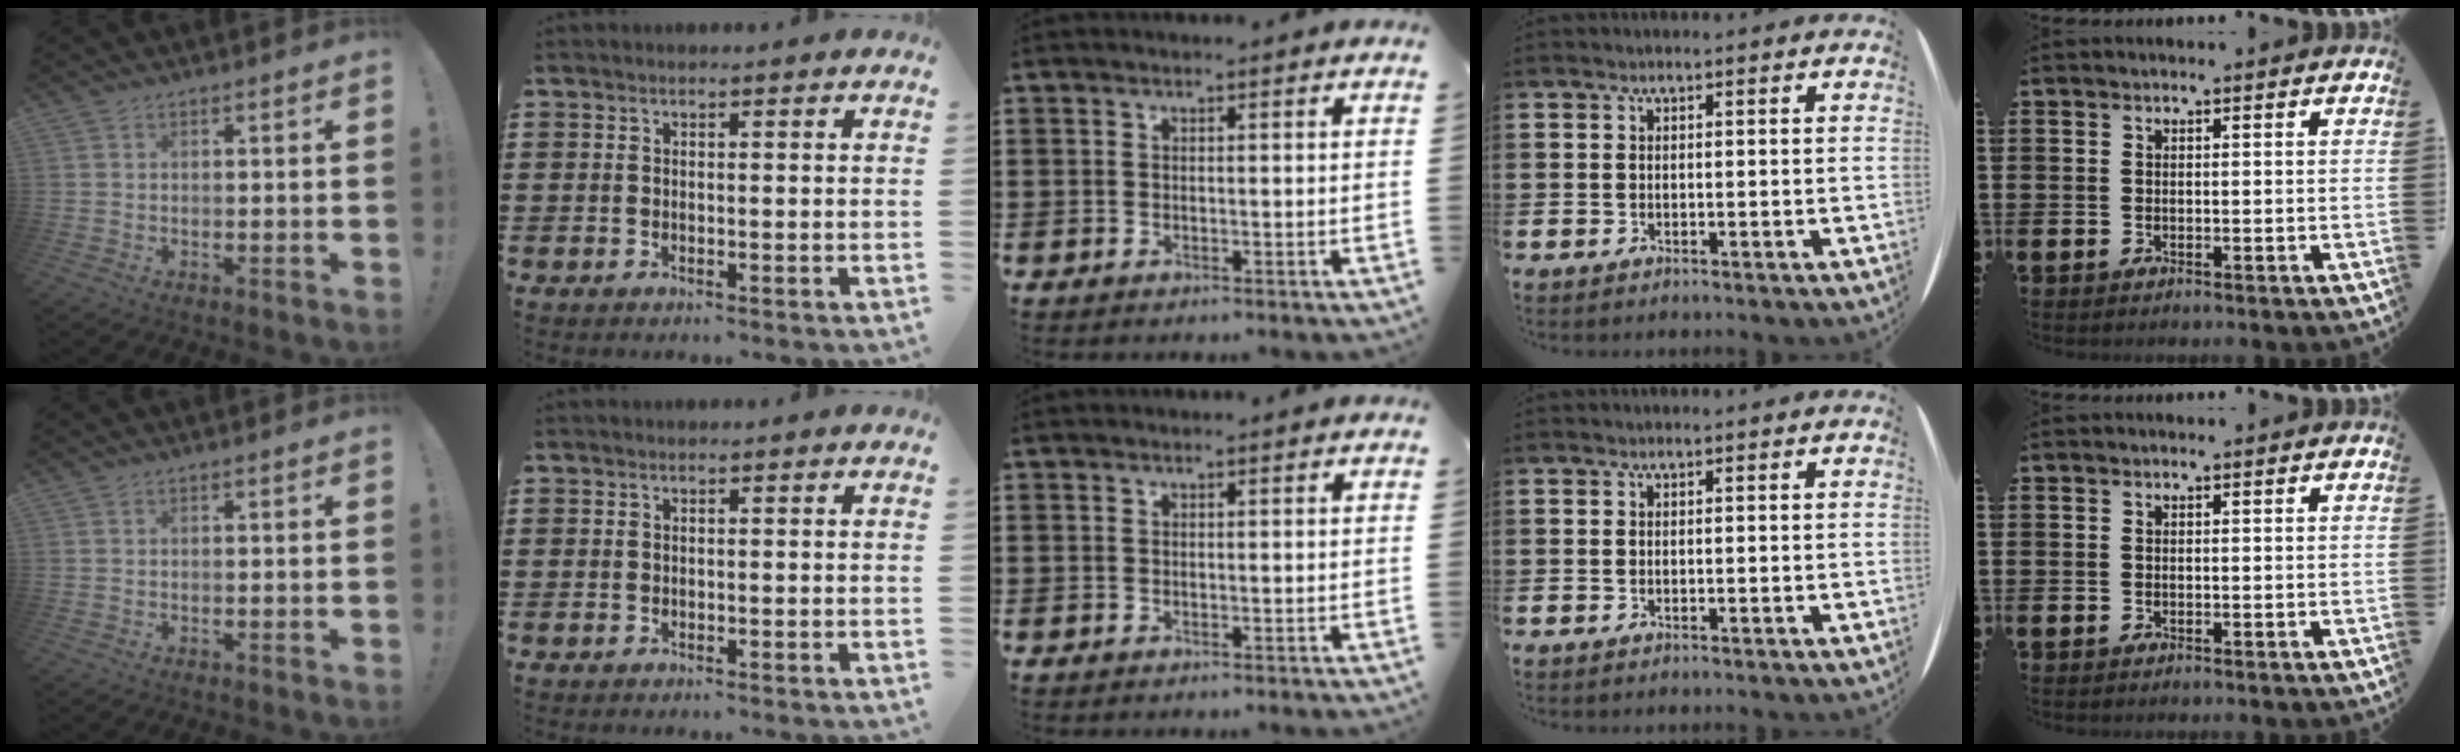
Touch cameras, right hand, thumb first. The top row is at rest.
{}